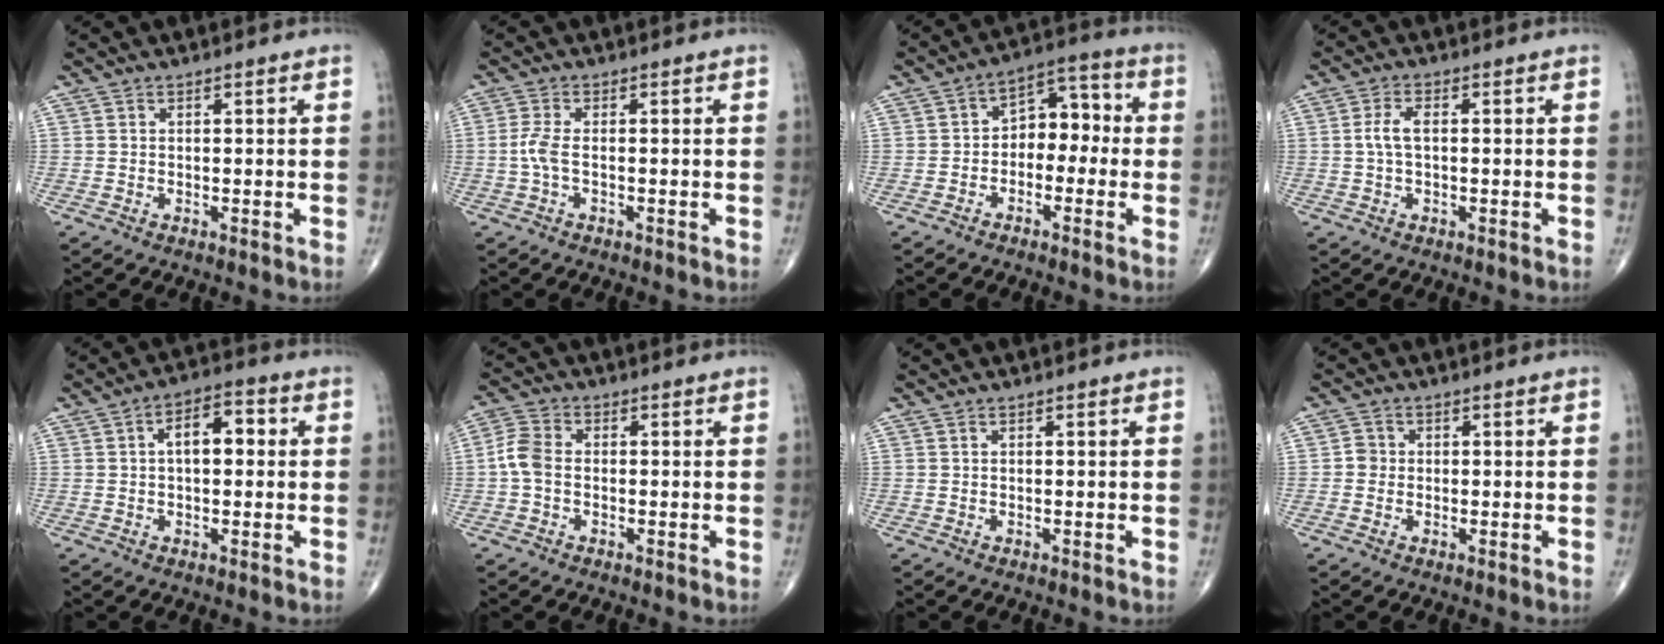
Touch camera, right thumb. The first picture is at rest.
{"total": 2.9, "force": [-0.5, 0.9, 2.7], "torque": [-0.075, -0.002, -0.015]}
{"total": 8.1, "force": [-1.2, 5.6, 5.6], "torque": [-0.045, 0.046, -0.035]}
{"total": 3.4, "force": [0.2, 1.6, 3.0], "torque": [-0.071, 0.009, 0.001]}
{"total": 7.2, "force": [0.9, 3.9, 5.9], "torque": [-0.076, 0.023, 0.006]}
{"total": 4.9, "force": [-0.6, 3.3, 3.5], "torque": [-0.077, 0.013, -0.022]}
{"total": 0.0}
{"total": 1.4, "force": [-0.1, 1.4, 0.4], "torque": [0.001, 0.004, -0.005]}